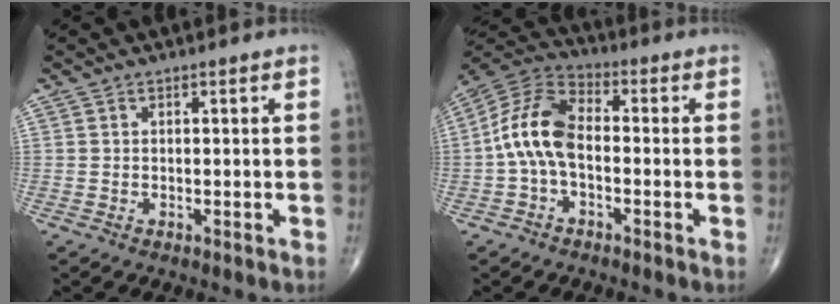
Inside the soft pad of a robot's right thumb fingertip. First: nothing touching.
{"total": 11.1, "force": [-1.2, 6.3, 9.1], "torque": [-0.179, 0.035, -0.035]}